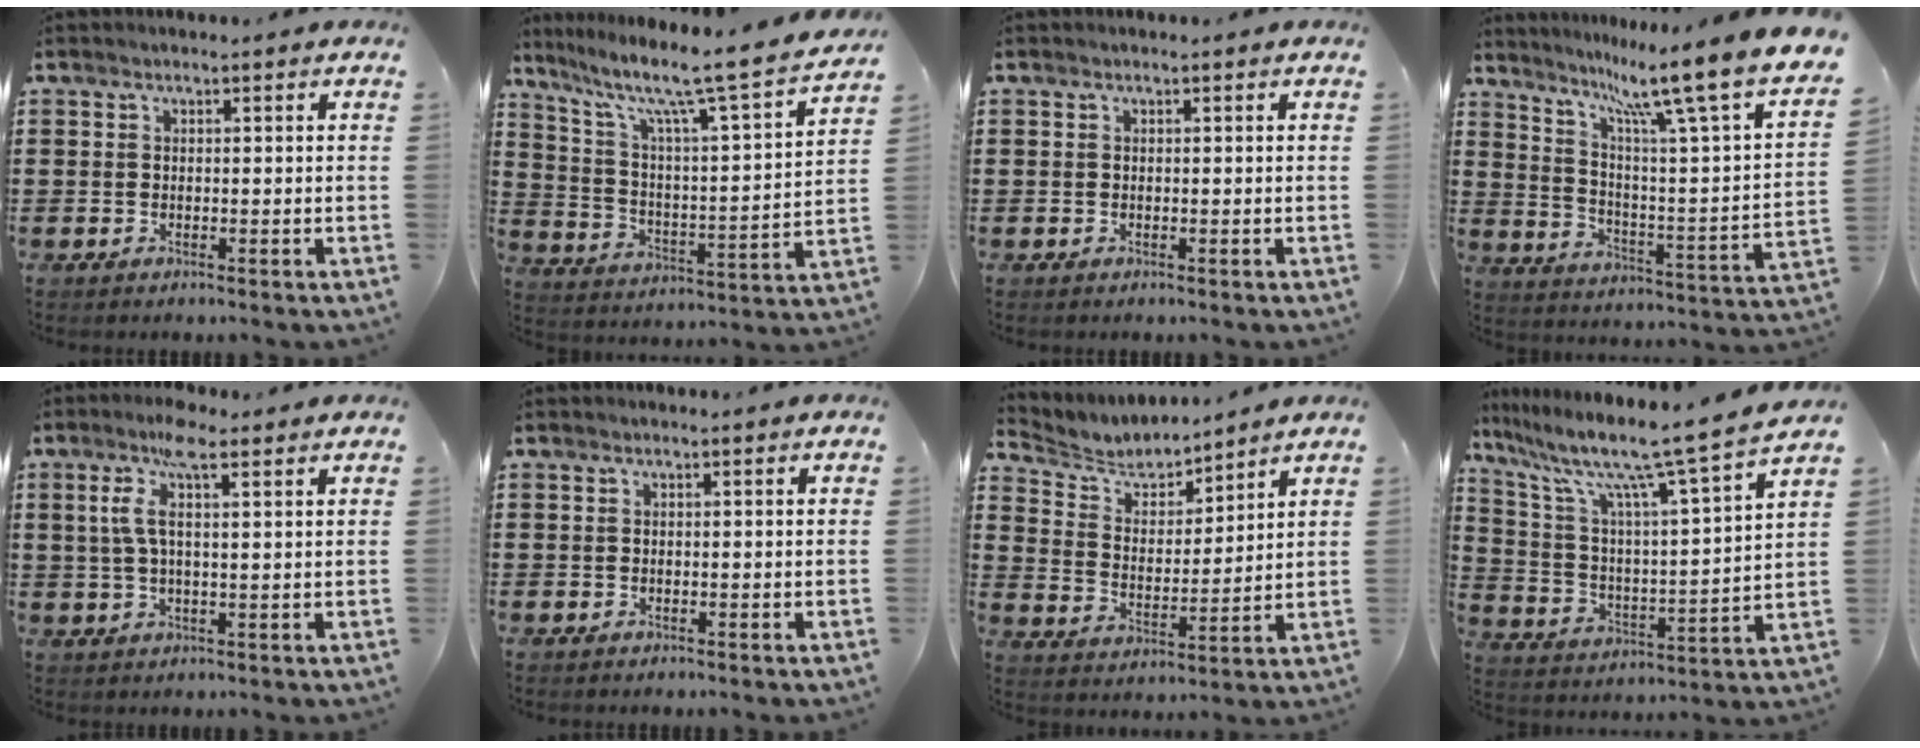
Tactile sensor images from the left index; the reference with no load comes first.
{"total": 9.5, "force": [7.5, 0.4, 5.7], "torque": [-0.126, -0.065, 0.110]}
{"total": 0.0}
{"total": 11.8, "force": [8.7, -0.2, 7.9], "torque": [-0.151, -0.077, 0.126]}
{"total": 6.5, "force": [3.3, 1.6, 5.4], "torque": [-0.114, 0.005, 0.057]}
{"total": 0.0}
{"total": 5.2, "force": [4.9, 1.5, 0.8], "torque": [-0.047, -0.028, 0.082]}
{"total": 10.8, "force": [8.7, -0.5, 6.3], "torque": [-0.150, -0.069, 0.131]}